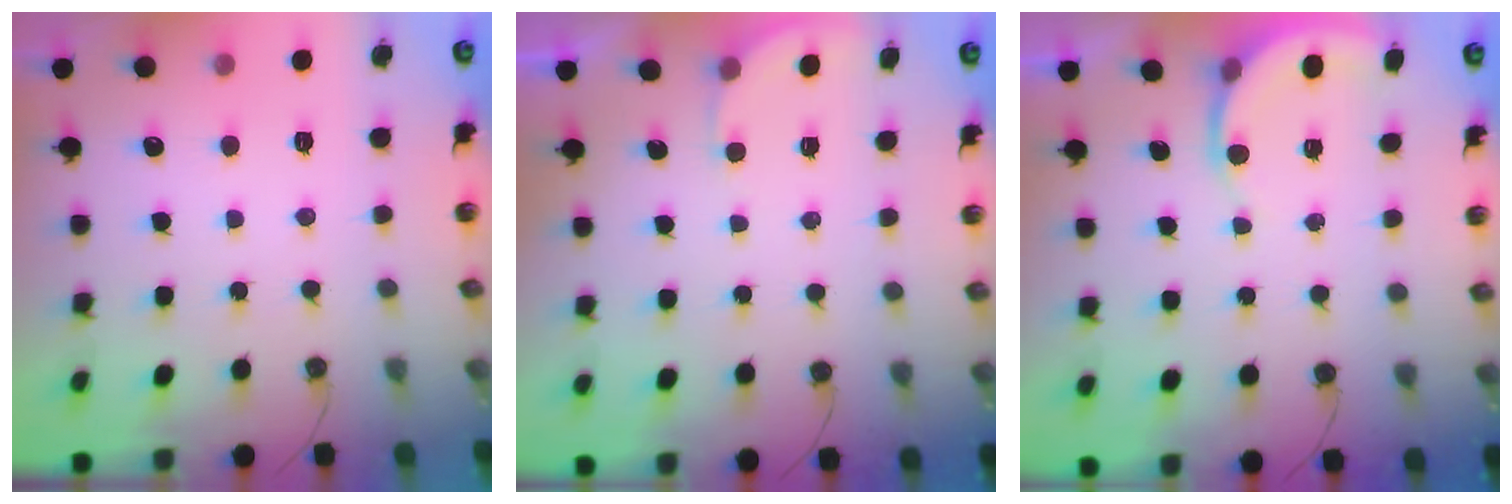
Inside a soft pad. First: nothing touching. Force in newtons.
{"total": 2.1, "press": 2.1, "slide": 0.1}
{"total": 4.5, "press": 4.5, "slide": 0.3}